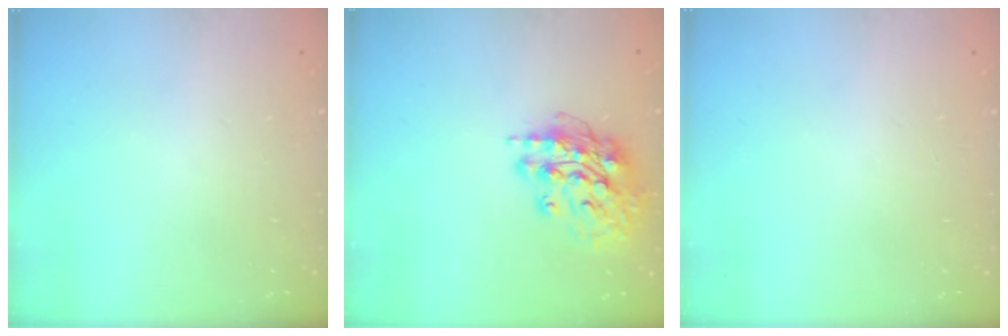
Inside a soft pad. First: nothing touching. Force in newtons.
{"total": 15.0, "press": 14.9, "slide": 1.6}
{"total": 0.0}